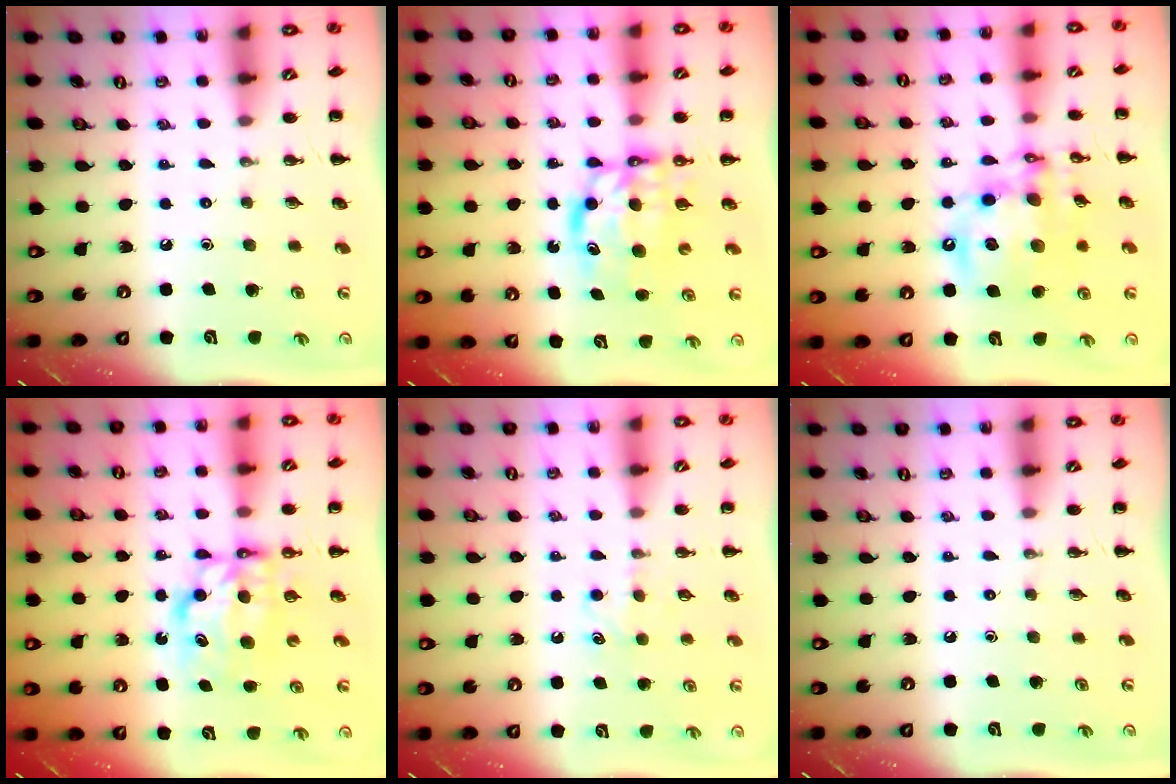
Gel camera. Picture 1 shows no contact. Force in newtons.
{"total": 7.4, "press": 7.3, "slide": 1.4}
{"total": 16.3, "press": 16.0, "slide": 3.4}
{"total": 7.3, "press": 7.2, "slide": 1.0}
{"total": 5.1, "press": 5.0, "slide": 1.2}
{"total": 0.0}